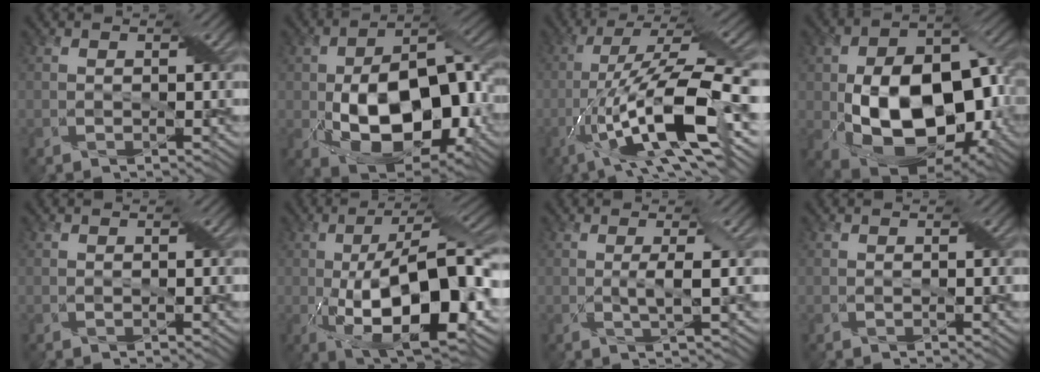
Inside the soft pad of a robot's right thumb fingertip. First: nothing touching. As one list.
[{"total": 15.3, "force": [-3.4, 8.7, 12.1], "torque": [-0.193, -0.014, -0.060]}, {"total": 16.4, "force": [-5.7, 4.8, 14.6], "torque": [-0.269, 0.000, -0.099]}, {"total": 16.8, "force": [-3.2, 10.8, 12.5], "torque": [-0.202, -0.021, -0.054]}, {"total": 0.0}, {"total": 17.2, "force": [-3.8, 6.4, 15.5], "torque": [-0.249, -0.003, -0.067]}, {"total": 2.3, "force": [0.1, 0.3, 2.3], "torque": [-0.043, 0.003, 0.002]}, {"total": 0.0}]